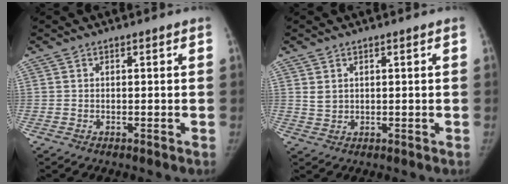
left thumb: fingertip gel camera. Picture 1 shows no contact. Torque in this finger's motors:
{"motor_torque": [-0.42, -0.56, -0.02, 0.26, -0.02]}